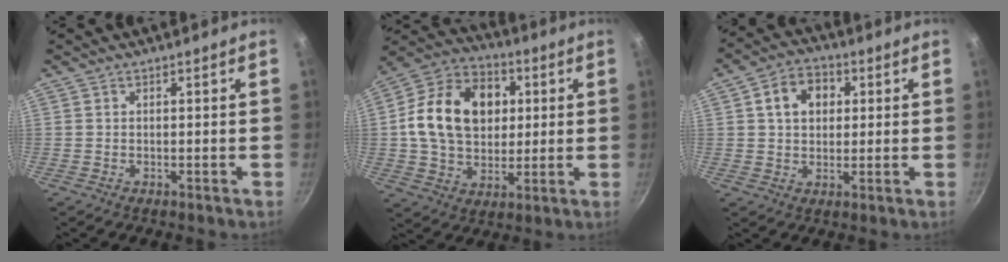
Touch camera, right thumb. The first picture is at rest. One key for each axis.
{"total": 19.9, "fx": 3.1, "fy": 14.9, "fz": 12.8, "tx": -0.190, "ty": 0.020, "tz": 0.044}
{"total": 8.5, "fx": 2.2, "fy": 6.5, "fz": 5.0, "tx": -0.057, "ty": 0.010, "tz": 0.027}